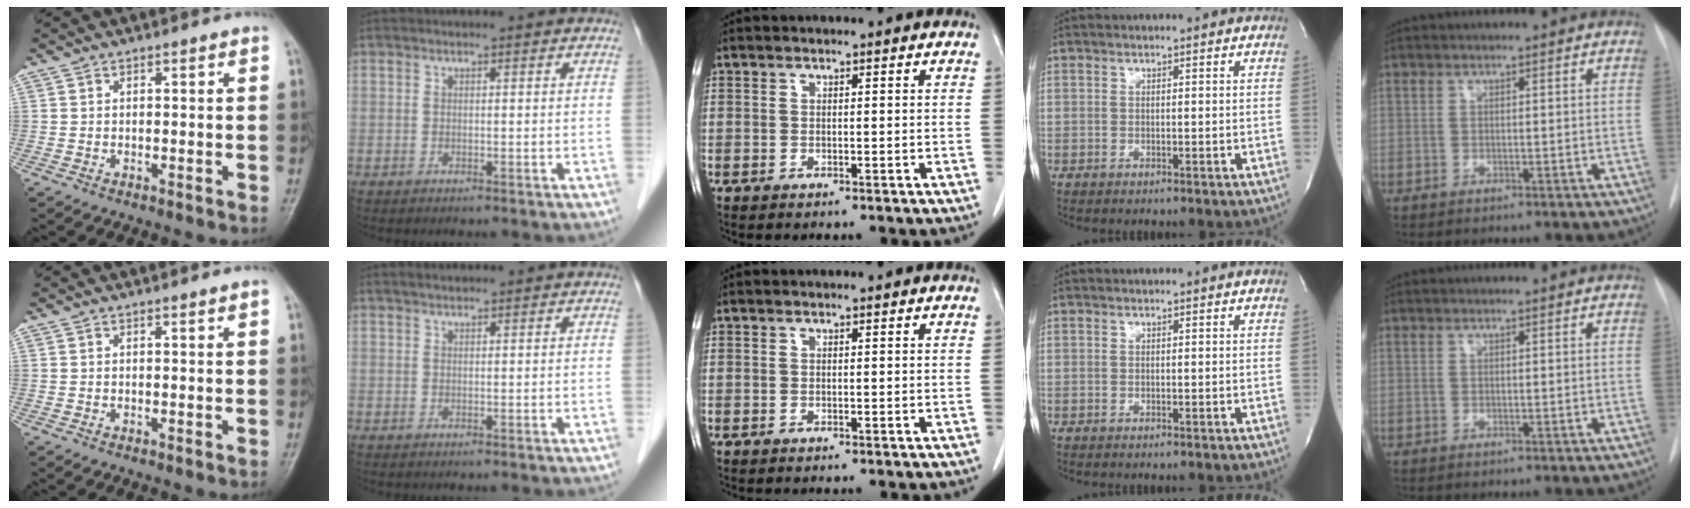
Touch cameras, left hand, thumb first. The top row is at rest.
{"thumb": {"total": 0.8, "force": [0.5, 0.0, 0.6], "torque": [-0.009, -0.002, 0.006]}, "index": {"total": 1.0, "force": [0.9, 0.3, 0.4], "torque": [-0.014, 0.009, 0.019]}}